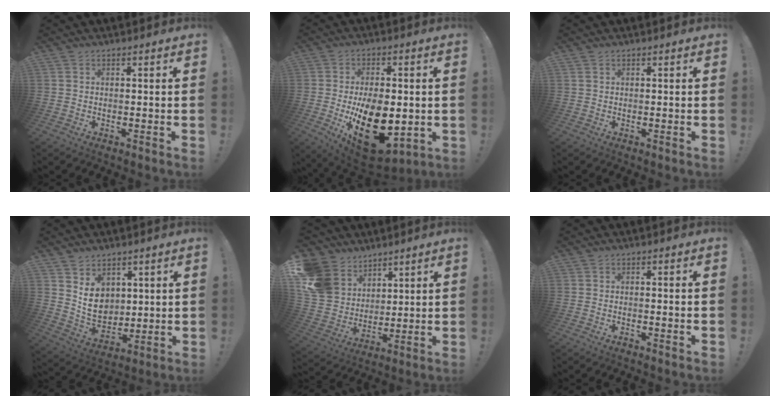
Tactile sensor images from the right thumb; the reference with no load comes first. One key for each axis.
{"total": 21.4, "fx": -4.2, "fy": 12.3, "fz": 17.1, "tx": -0.264, "ty": 0.006, "tz": -0.049}
{"total": 0.5, "fx": 0.4, "fy": 0.2, "fz": 0.2, "tx": -0.007, "ty": 0.002, "tz": 0.009}
{"total": 9.8, "fx": 4.6, "fy": 7.8, "fz": 3.9, "tx": -0.048, "ty": -0.038, "tz": 0.094}
{"total": 13.6, "fx": 6.9, "fy": 10.8, "fz": 4.6, "tx": -0.101, "ty": -0.041, "tz": 0.144}
{"total": 1.2, "fx": -0.9, "fy": -0.2, "fz": 0.8, "tx": -0.014, "ty": 0.000, "tz": -0.016}